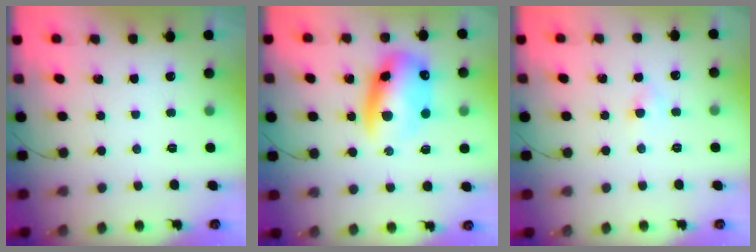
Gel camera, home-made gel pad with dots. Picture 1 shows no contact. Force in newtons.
{"total": 14.4, "press": 14.0, "slide": 3.5}
{"total": 3.4, "press": 3.3, "slide": 1.0}